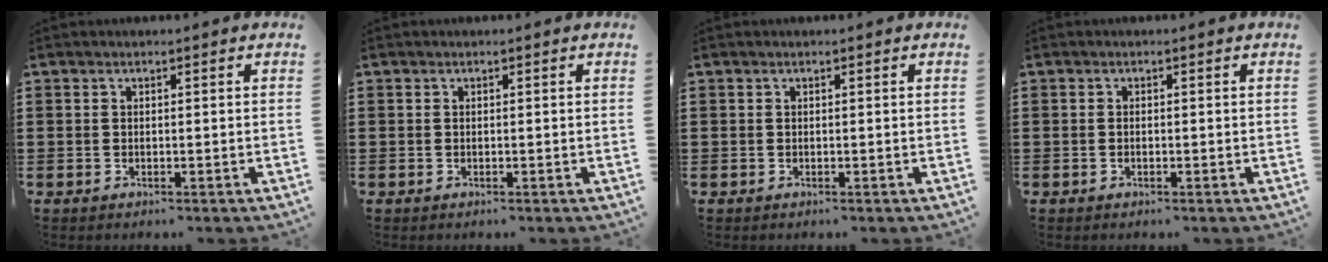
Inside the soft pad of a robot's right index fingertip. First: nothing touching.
{"total": 0.0}
{"total": 0.0}
{"total": 0.6, "force": [-0.1, 0.3, 0.6], "torque": [-0.013, -0.001, -0.003]}